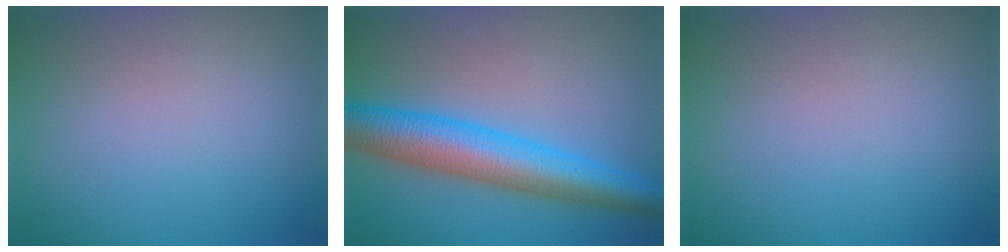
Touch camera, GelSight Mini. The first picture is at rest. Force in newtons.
{"total": 7.6, "press": 7.6, "slide": 0.1}
{"total": 0.0}